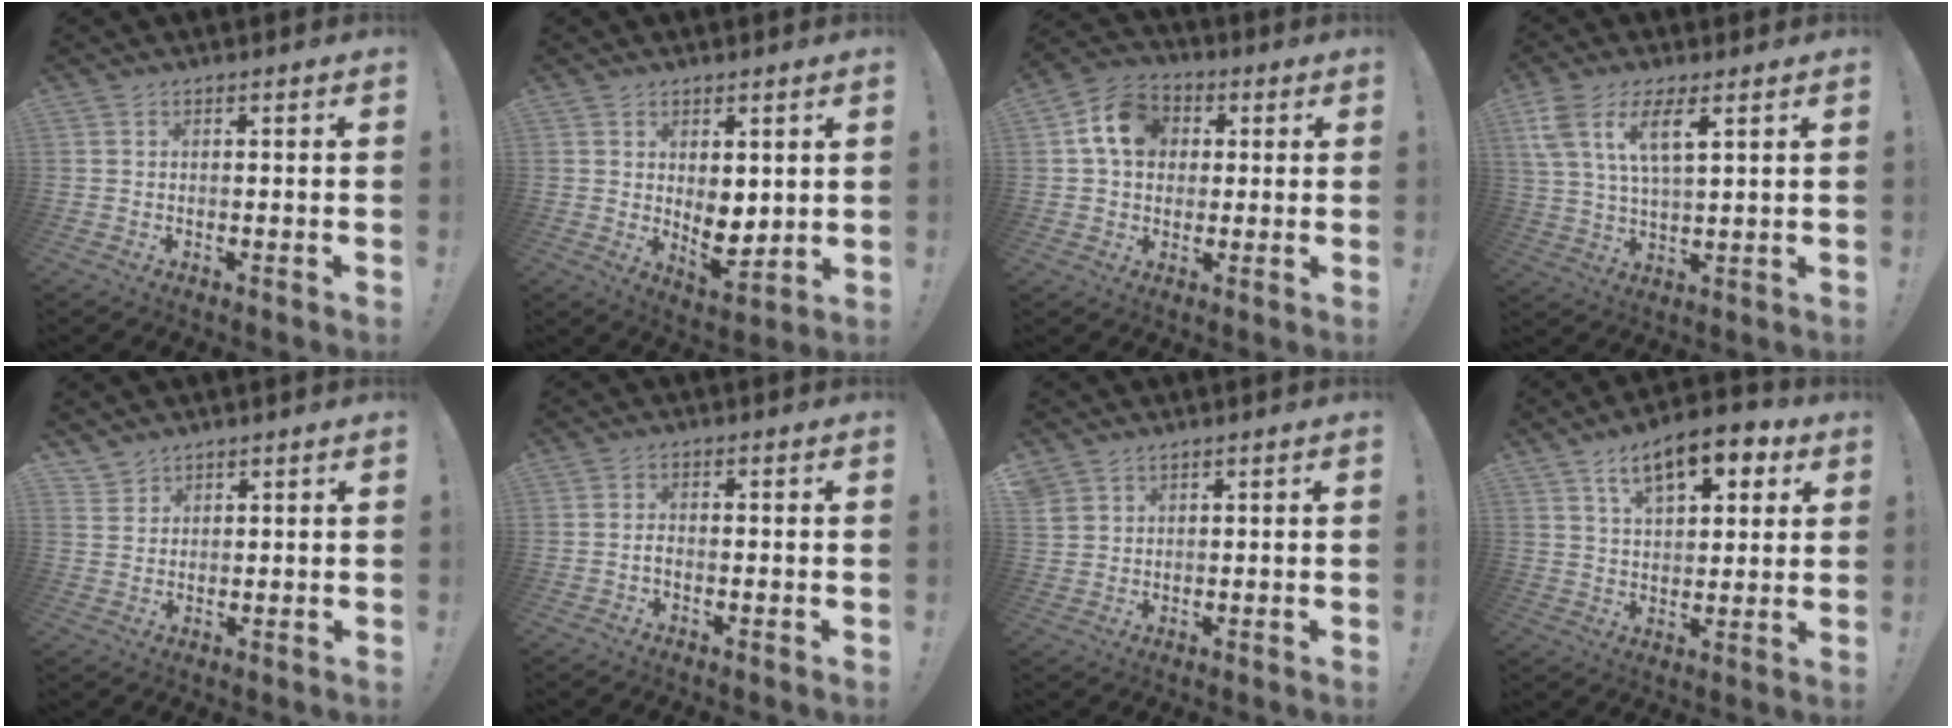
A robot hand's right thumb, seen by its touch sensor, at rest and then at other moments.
{"total": 6.6, "force": [1.3, 4.2, 5.0], "torque": [-0.053, -0.022, 0.031]}
{"total": 12.3, "force": [3.2, 10.0, 6.5], "torque": [-0.094, 0.008, 0.065]}
{"total": 10.8, "force": [5.5, 4.2, 8.2], "torque": [-0.160, -0.008, 0.099]}
{"total": 3.6, "force": [2.8, 2.3, 0.0], "torque": [-0.001, -0.023, 0.053]}
{"total": 1.5, "force": [-0.8, 0.4, 1.2], "torque": [-0.022, 0.004, -0.015]}
{"total": 2.4, "force": [2.0, 1.3, 0.5], "torque": [-0.008, -0.012, 0.039]}
{"total": 13.7, "force": [7.2, 6.6, 9.6], "torque": [-0.141, -0.029, 0.122]}